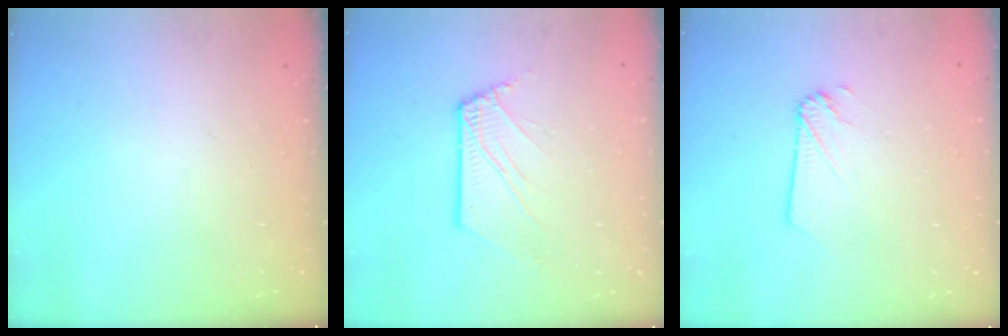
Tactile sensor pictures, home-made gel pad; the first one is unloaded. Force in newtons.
{"total": 5.0, "press": 4.9, "slide": 0.4}
{"total": 1.3, "press": 1.3, "slide": 0.1}